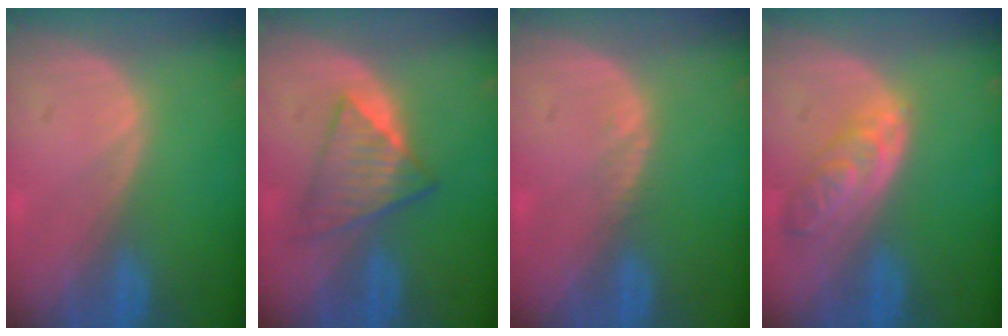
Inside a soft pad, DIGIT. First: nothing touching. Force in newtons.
{"total": 6.0, "press": 5.8, "slide": 1.6}
{"total": 0.8, "press": 0.7, "slide": 0.5}
{"total": 5.4, "press": 5.1, "slide": 1.9}